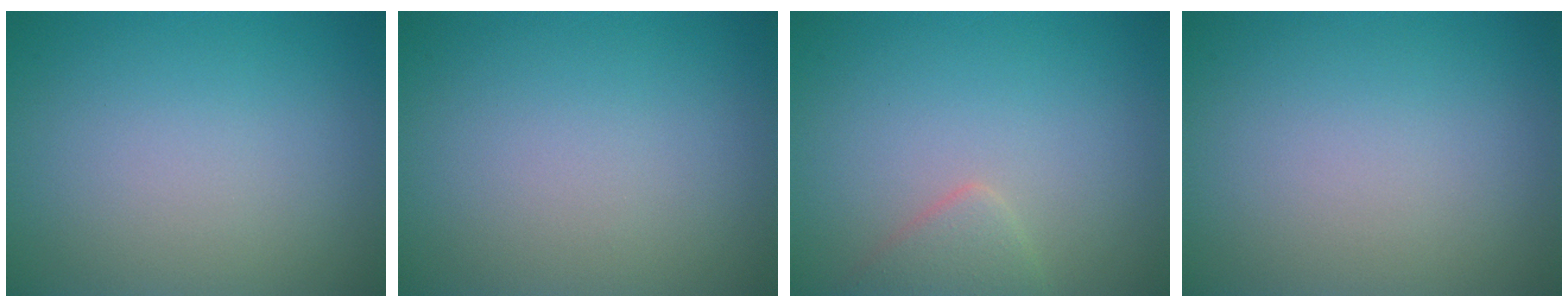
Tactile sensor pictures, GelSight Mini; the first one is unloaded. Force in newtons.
{"total": 0.0}
{"total": 1.9, "press": 1.9, "slide": 0.0}
{"total": 0.0}